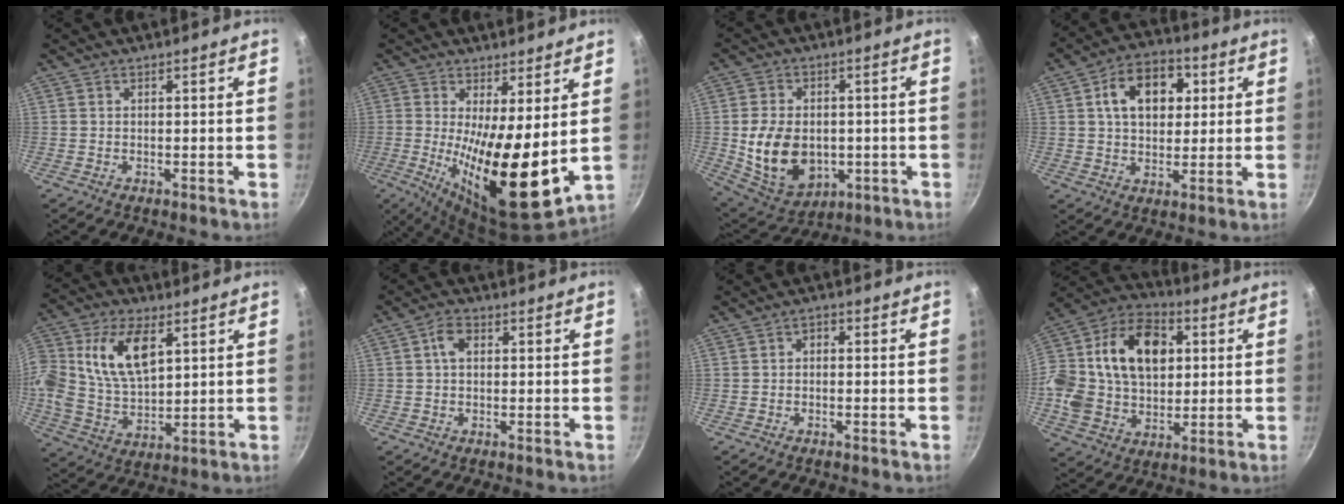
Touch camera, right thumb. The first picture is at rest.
{"total": 17.4, "force": [1.1, 5.3, 16.5], "torque": [-0.256, -0.041, 0.025]}
{"total": 15.0, "force": [-1.7, 10.7, 10.3], "torque": [-0.167, -0.004, -0.008]}
{"total": 13.1, "force": [3.5, 9.0, 8.8], "torque": [-0.103, 0.009, 0.045]}
{"total": 17.4, "force": [5.4, 10.5, 12.7], "torque": [-0.246, 0.002, 0.100]}
{"total": 3.7, "force": [0.6, 2.5, 2.6], "torque": [-0.040, 0.009, 0.005]}
{"total": 1.8, "force": [-0.2, 1.3, 1.2], "torque": [-0.018, 0.009, -0.006]}
{"total": 25.2, "force": [4.7, 17.5, 17.4], "torque": [-0.310, 0.026, 0.071]}